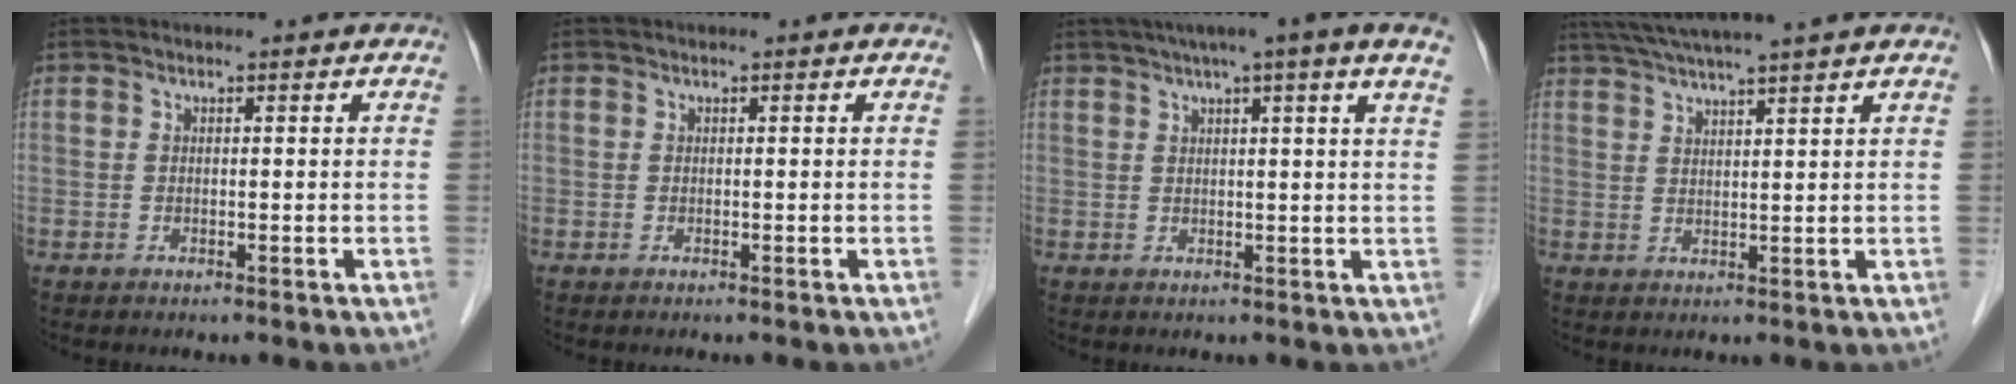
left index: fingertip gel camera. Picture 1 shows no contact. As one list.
[{"total": 0.0}, {"total": 12.0, "force": [8.5, -0.6, 8.4], "torque": [-0.126, 0.034, 0.098]}, {"total": 10.2, "force": [8.7, -1.2, 5.2], "torque": [-0.089, 0.027, 0.129]}]